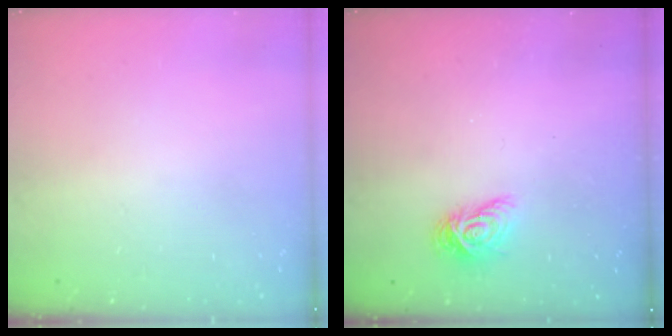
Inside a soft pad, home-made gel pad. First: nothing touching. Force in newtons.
{"total": 8.3, "press": 8.3, "slide": 0.3}